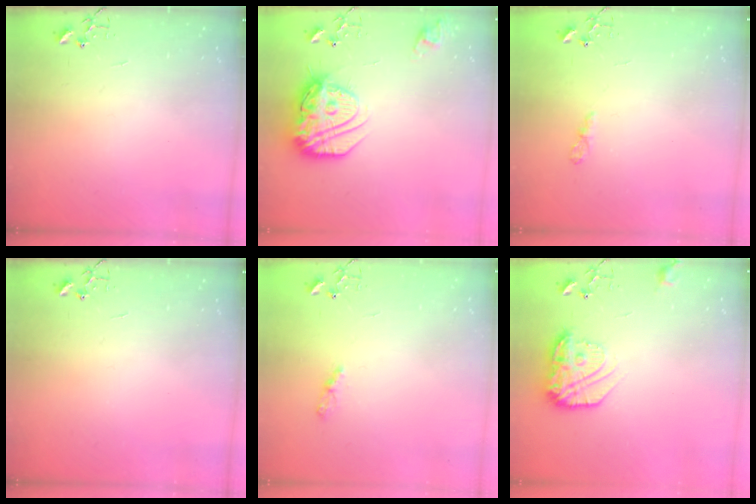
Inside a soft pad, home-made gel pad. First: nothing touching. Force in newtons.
{"total": 18.9, "press": 18.8, "slide": 1.8}
{"total": 4.8, "press": 4.7, "slide": 0.6}
{"total": 0.0}
{"total": 4.7, "press": 4.7, "slide": 0.4}
{"total": 15.1, "press": 15.0, "slide": 1.0}